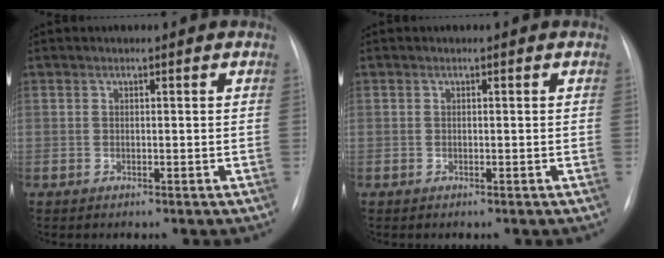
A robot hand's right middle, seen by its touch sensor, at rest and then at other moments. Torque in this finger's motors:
{"motor_torque": [0.12, -0.06, -0.03, -0.06]}